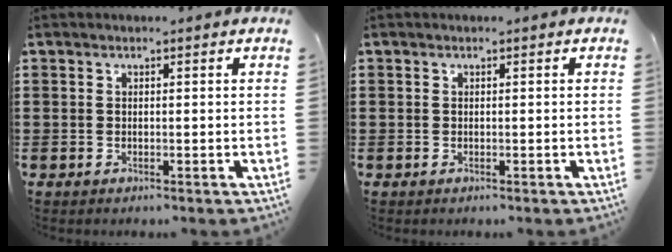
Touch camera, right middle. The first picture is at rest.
{"total": 0.0}